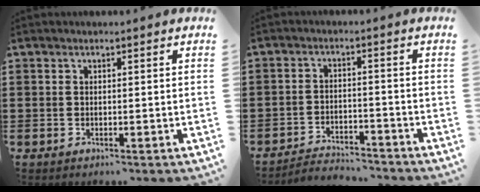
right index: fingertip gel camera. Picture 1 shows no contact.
{"total": 3.3, "force": [-3.3, 0.4, 0.3], "torque": [-0.013, 0.005, -0.071]}